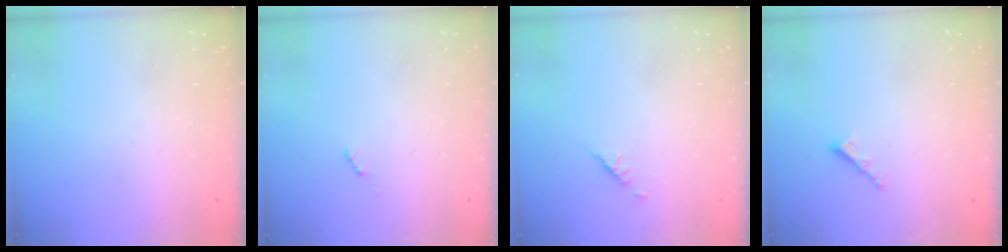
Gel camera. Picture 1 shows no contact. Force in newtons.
{"total": 2.5, "press": 2.5, "slide": 0.4}
{"total": 1.9, "press": 1.8, "slide": 0.5}
{"total": 3.6, "press": 3.6, "slide": 0.4}